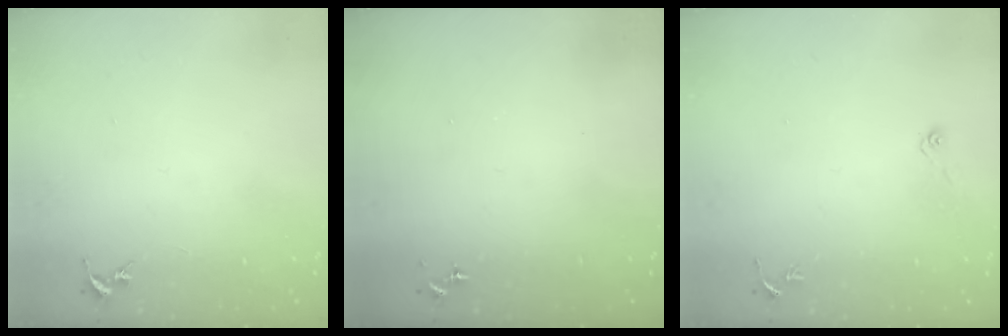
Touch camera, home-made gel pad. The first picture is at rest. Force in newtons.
{"total": 0.0}
{"total": 3.6, "press": 2.9, "slide": 2.1}